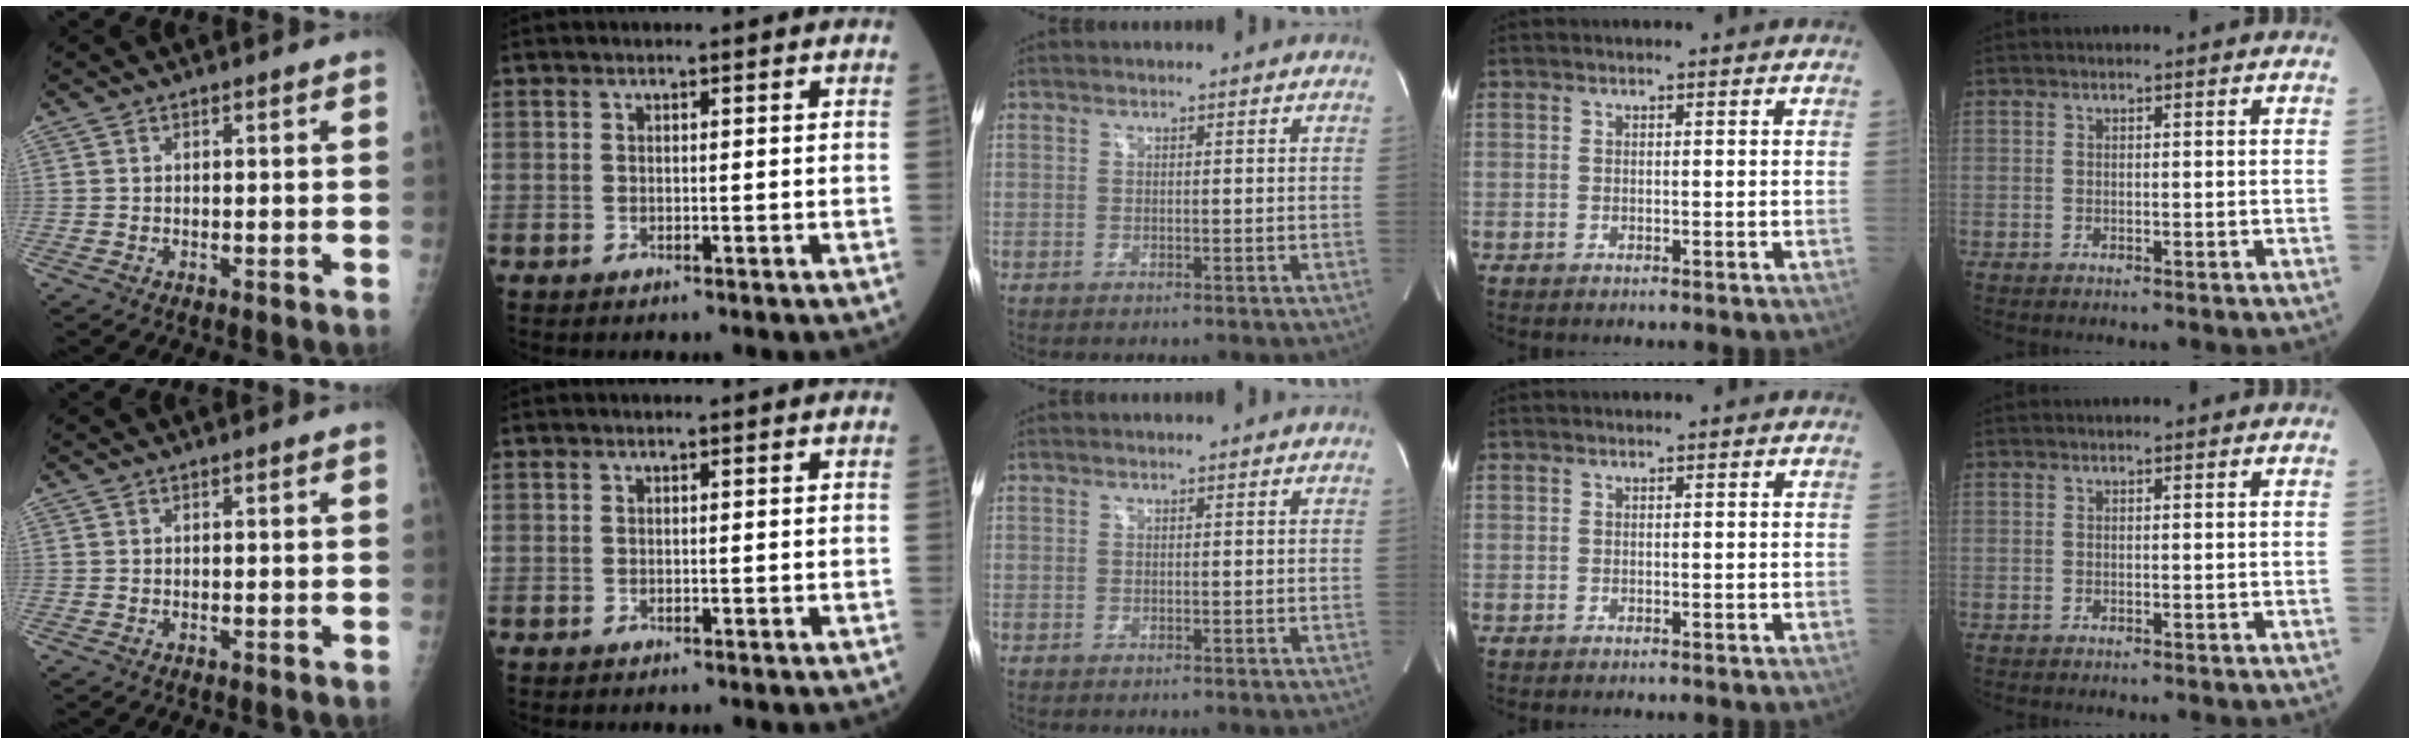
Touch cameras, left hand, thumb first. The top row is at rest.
{}